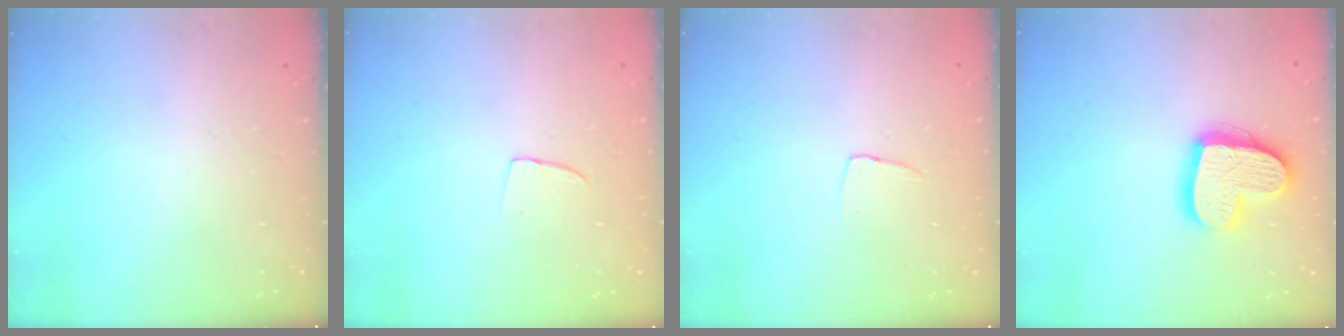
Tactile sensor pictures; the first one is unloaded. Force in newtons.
{"total": 2.9, "press": 2.9, "slide": 0.2}
{"total": 4.5, "press": 4.4, "slide": 0.3}
{"total": 17.7, "press": 17.7, "slide": 1.5}